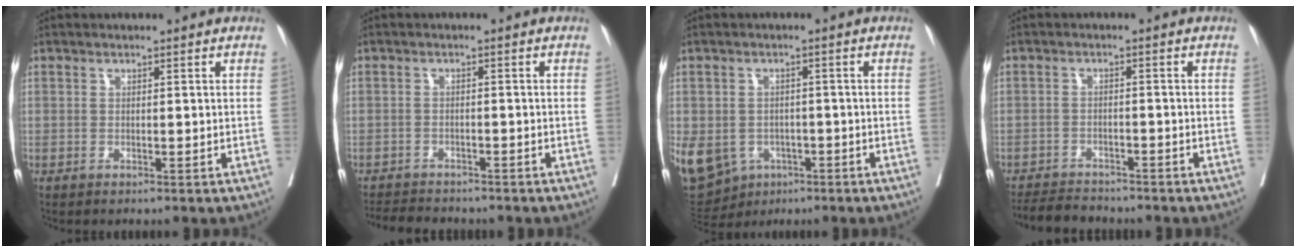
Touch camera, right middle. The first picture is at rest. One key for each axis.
{"total": 6.1, "fx": -5.7, "fy": 1.5, "fz": 1.6, "tx": -0.022, "ty": -0.008, "tz": -0.085}
{"total": 22.3, "fx": -8.7, "fy": 18.4, "fz": 9.1, "tx": -0.338, "ty": -0.017, "tz": -0.121}
{"total": 5.8, "fx": -5.6, "fy": 1.2, "fz": 1.0, "tx": -0.013, "ty": -0.014, "tz": -0.090}